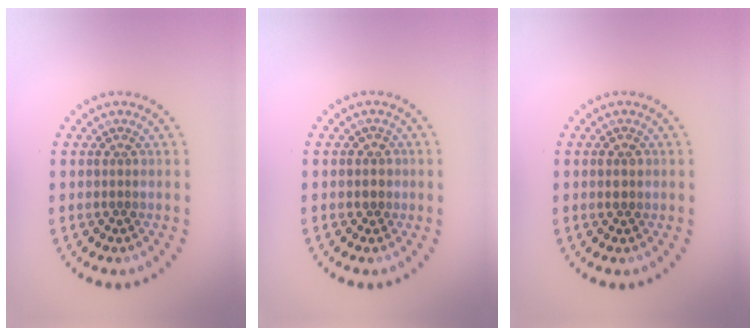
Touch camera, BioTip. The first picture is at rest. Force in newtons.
{"total": 0.8, "press": 0.6, "slide": 0.5}
{"total": 1.5, "press": 1.5, "slide": 0.2}